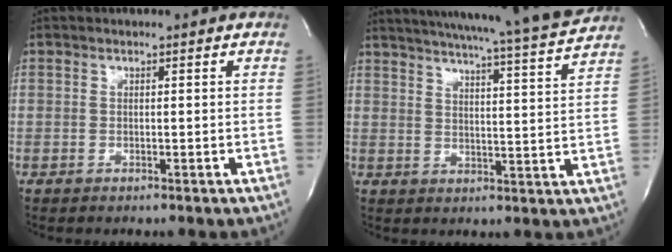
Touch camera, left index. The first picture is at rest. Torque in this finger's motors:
{"motor_torque": [0.07, -0.07, 0.37, 0.13]}